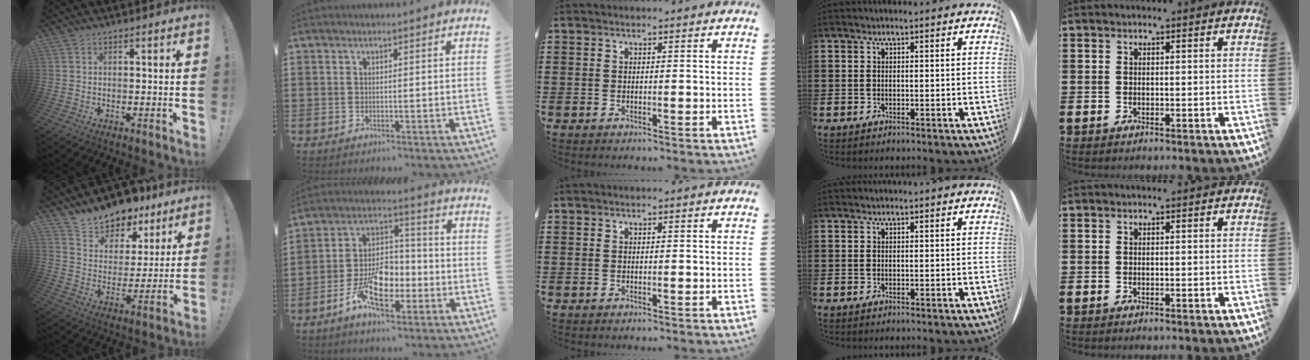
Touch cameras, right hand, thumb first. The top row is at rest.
{"thumb": {"total": 10.4, "force": [9.6, 3.9, 0.7], "torque": [-0.027, -0.092, 0.175]}, "index": {"total": 10.0, "force": [-4.2, 5.4, 7.2], "torque": [-0.143, 0.003, -0.076]}}